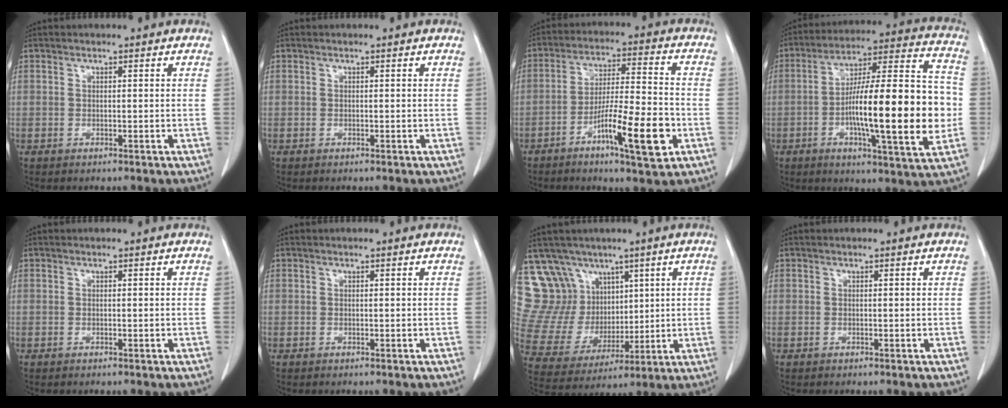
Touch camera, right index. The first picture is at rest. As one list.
[{"total": 0.0}, {"total": 12.2, "force": [-5.0, 1.3, 11.0], "torque": [-0.186, -0.004, -0.082]}, {"total": 22.1, "force": [-3.4, 2.9, 21.6], "torque": [-0.321, 0.015, -0.050]}, {"total": 0.0}, {"total": 0.0}, {"total": 13.3, "force": [8.5, 9.8, 3.0], "torque": [-0.076, 0.049, 0.186]}, {"total": 0.0}]